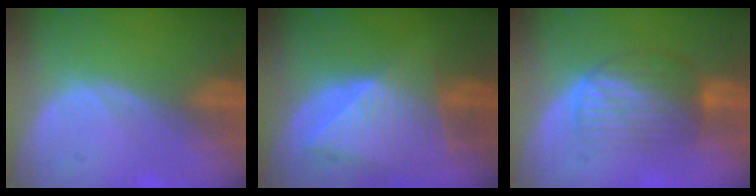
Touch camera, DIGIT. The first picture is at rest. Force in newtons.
{"total": 9.0, "press": 7.9, "slide": 4.3}
{"total": 6.6, "press": 6.3, "slide": 1.9}